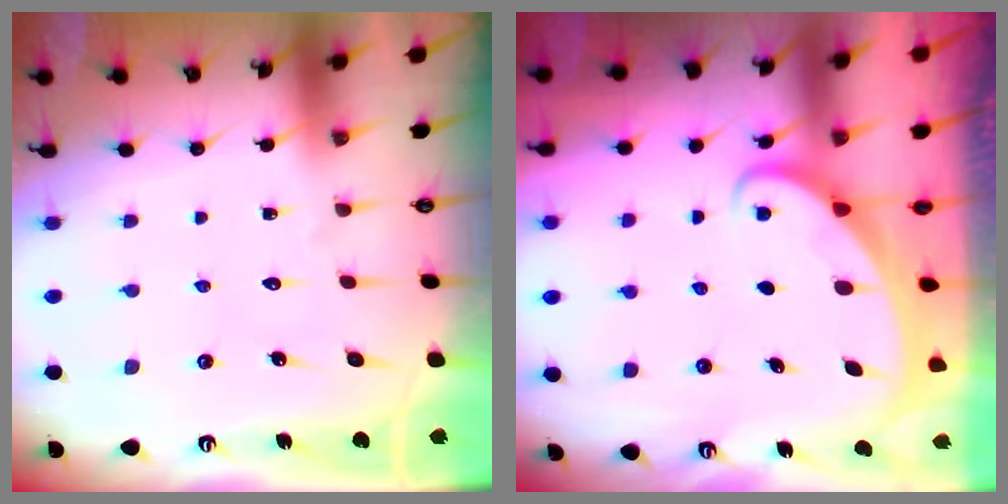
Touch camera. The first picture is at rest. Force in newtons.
{"total": 1.5, "press": 1.5, "slide": 0.2}